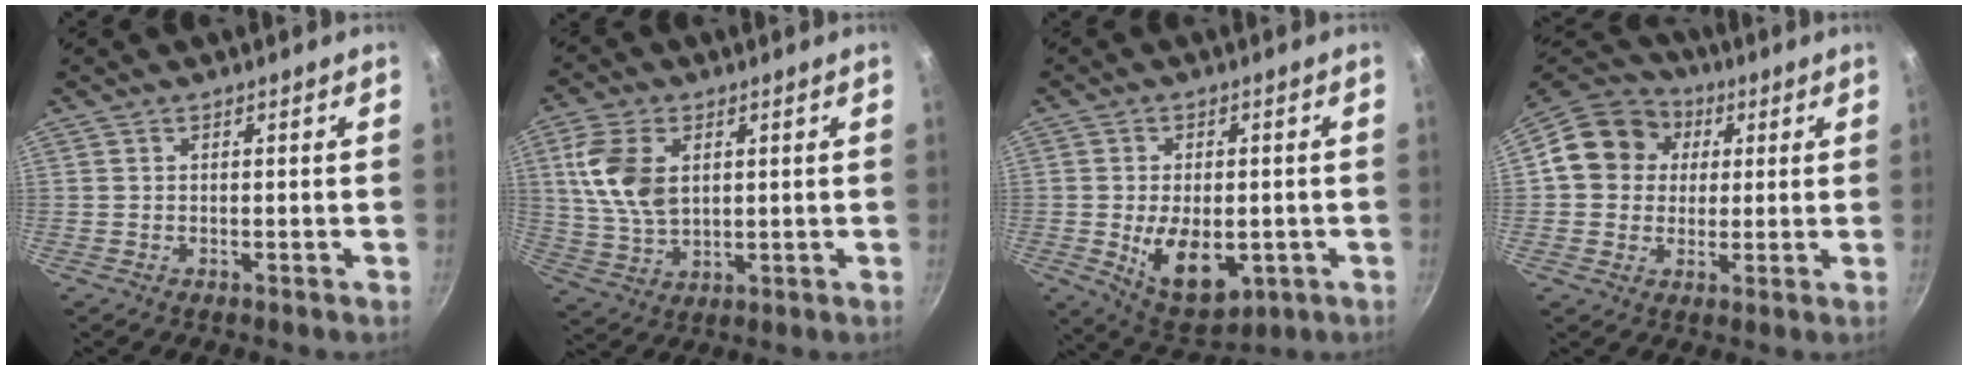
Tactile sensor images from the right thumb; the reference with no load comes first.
{"total": 11.2, "force": [2.8, 6.9, 8.3], "torque": [-0.154, -0.013, 0.059]}
{"total": 12.2, "force": [-2.5, 7.1, 9.6], "torque": [-0.125, -0.005, -0.020]}
{"total": 12.7, "force": [2.7, 11.2, 5.4], "torque": [-0.066, 0.017, 0.028]}